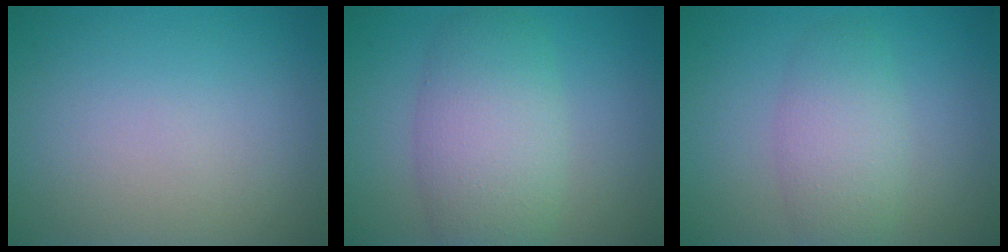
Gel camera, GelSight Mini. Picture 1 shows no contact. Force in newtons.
{"total": 6.2, "press": 6.2, "slide": 0.4}
{"total": 3.7, "press": 3.7, "slide": 0.2}